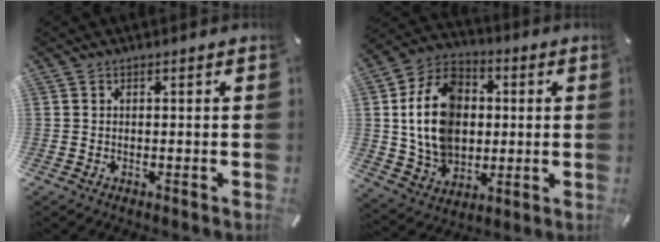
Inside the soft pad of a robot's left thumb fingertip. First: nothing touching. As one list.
[{"total": 16.8, "force": [0.9, 13.7, 9.7], "torque": [-0.209, 0.015, 0.022]}]